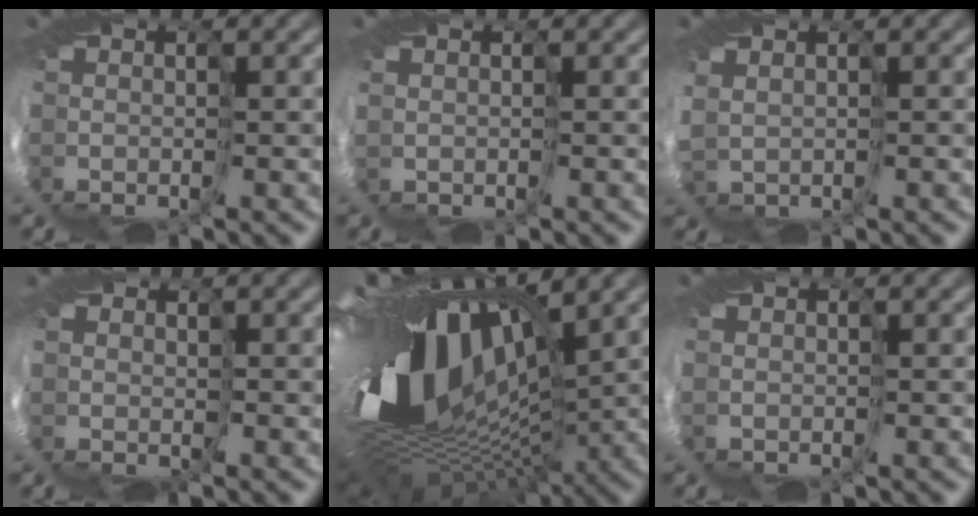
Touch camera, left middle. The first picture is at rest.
{"total": 0.8, "force": [0.5, 0.6, -0.1], "torque": [-0.018, 0.003, 0.019]}
{"total": 2.2, "force": [1.4, 1.5, 0.9], "torque": [-0.054, 0.011, 0.032]}
{"total": 1.1, "force": [0.9, 0.4, -0.6], "torque": [-0.003, 0.002, 0.011]}
{"total": 16.7, "force": [2.6, 8.0, 14.5], "torque": [-0.277, -0.039, 0.046]}
{"total": 0.8, "force": [-0.2, 0.8, -0.1], "torque": [-0.013, -0.003, 0.007]}